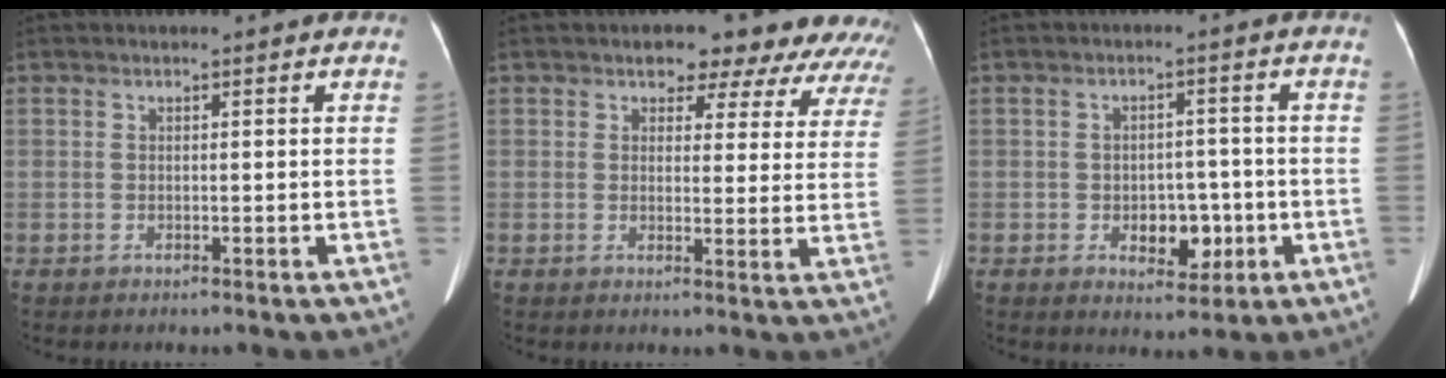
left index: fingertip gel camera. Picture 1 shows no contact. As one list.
[{"total": 12.8, "force": [10.8, 5.5, 3.8], "torque": [-0.001, -0.009, 0.095]}, {"total": 5.6, "force": [-1.5, 3.6, 3.9], "torque": [-0.054, 0.009, -0.011]}]